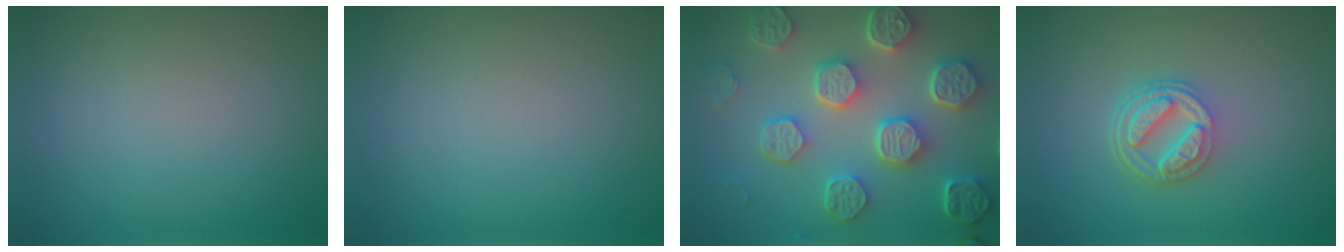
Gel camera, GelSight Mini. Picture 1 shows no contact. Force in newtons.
{"total": 0.0}
{"total": 8.4, "press": 6.5, "slide": 5.4}
{"total": 4.5, "press": 3.3, "slide": 3.0}